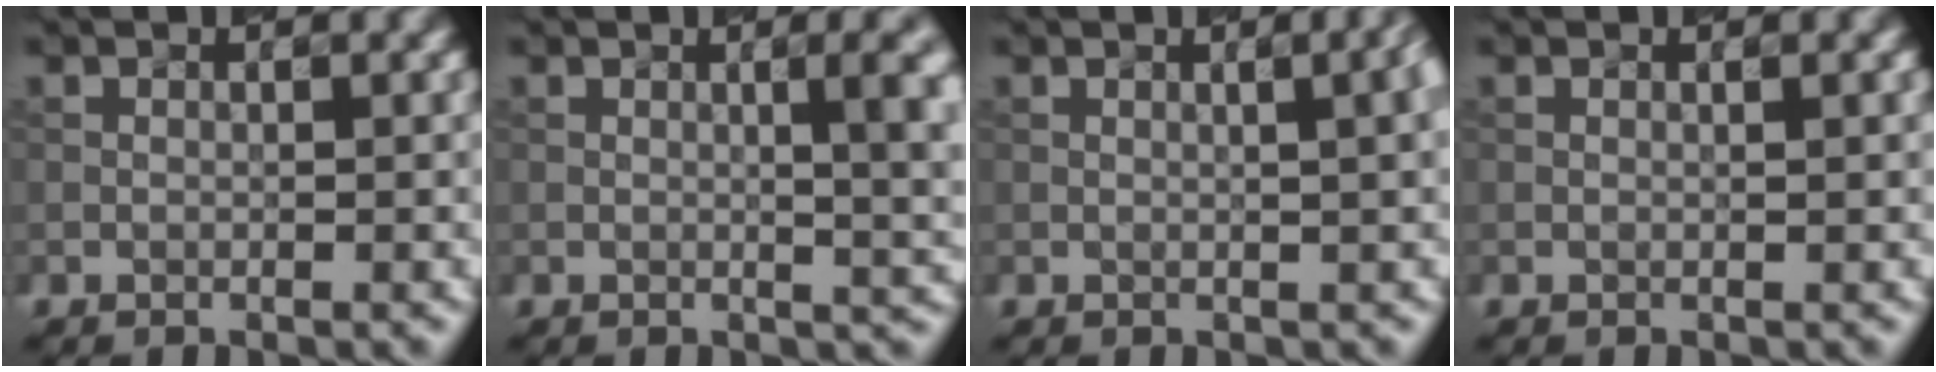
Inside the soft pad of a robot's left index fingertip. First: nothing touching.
{"total": 4.8, "force": [0.6, 1.5, 4.5], "torque": [-0.038, 0.011, 0.013]}
{"total": 5.8, "force": [1.4, 2.6, 4.9], "torque": [-0.016, 0.039, -0.005]}
{"total": 0.9, "force": [0.2, 0.4, 0.8], "torque": [-0.010, 0.003, -0.001]}